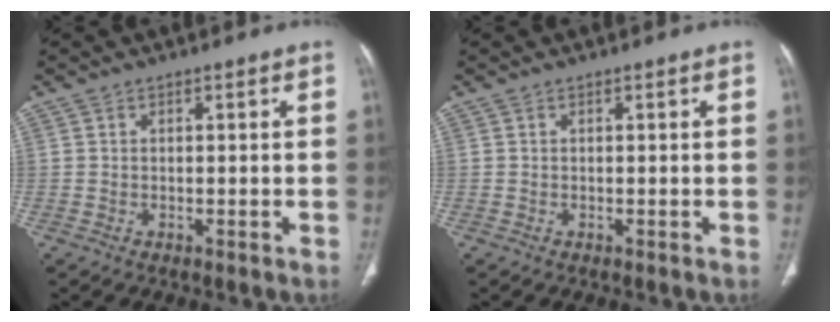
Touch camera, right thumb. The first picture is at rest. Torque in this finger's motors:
{"motor_torque": [0.49, 0.32, 0.10, -0.06, 0.04]}